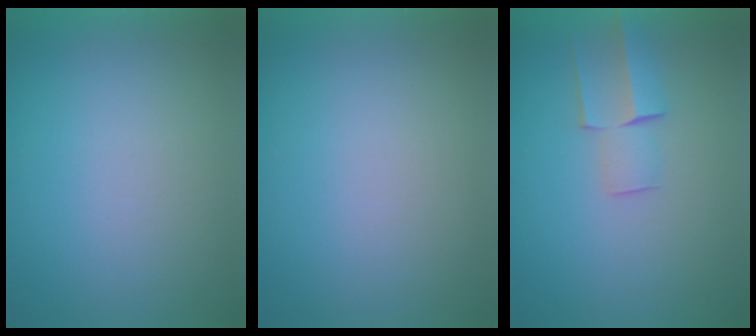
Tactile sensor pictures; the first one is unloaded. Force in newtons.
{"total": 0.0}
{"total": 2.5}